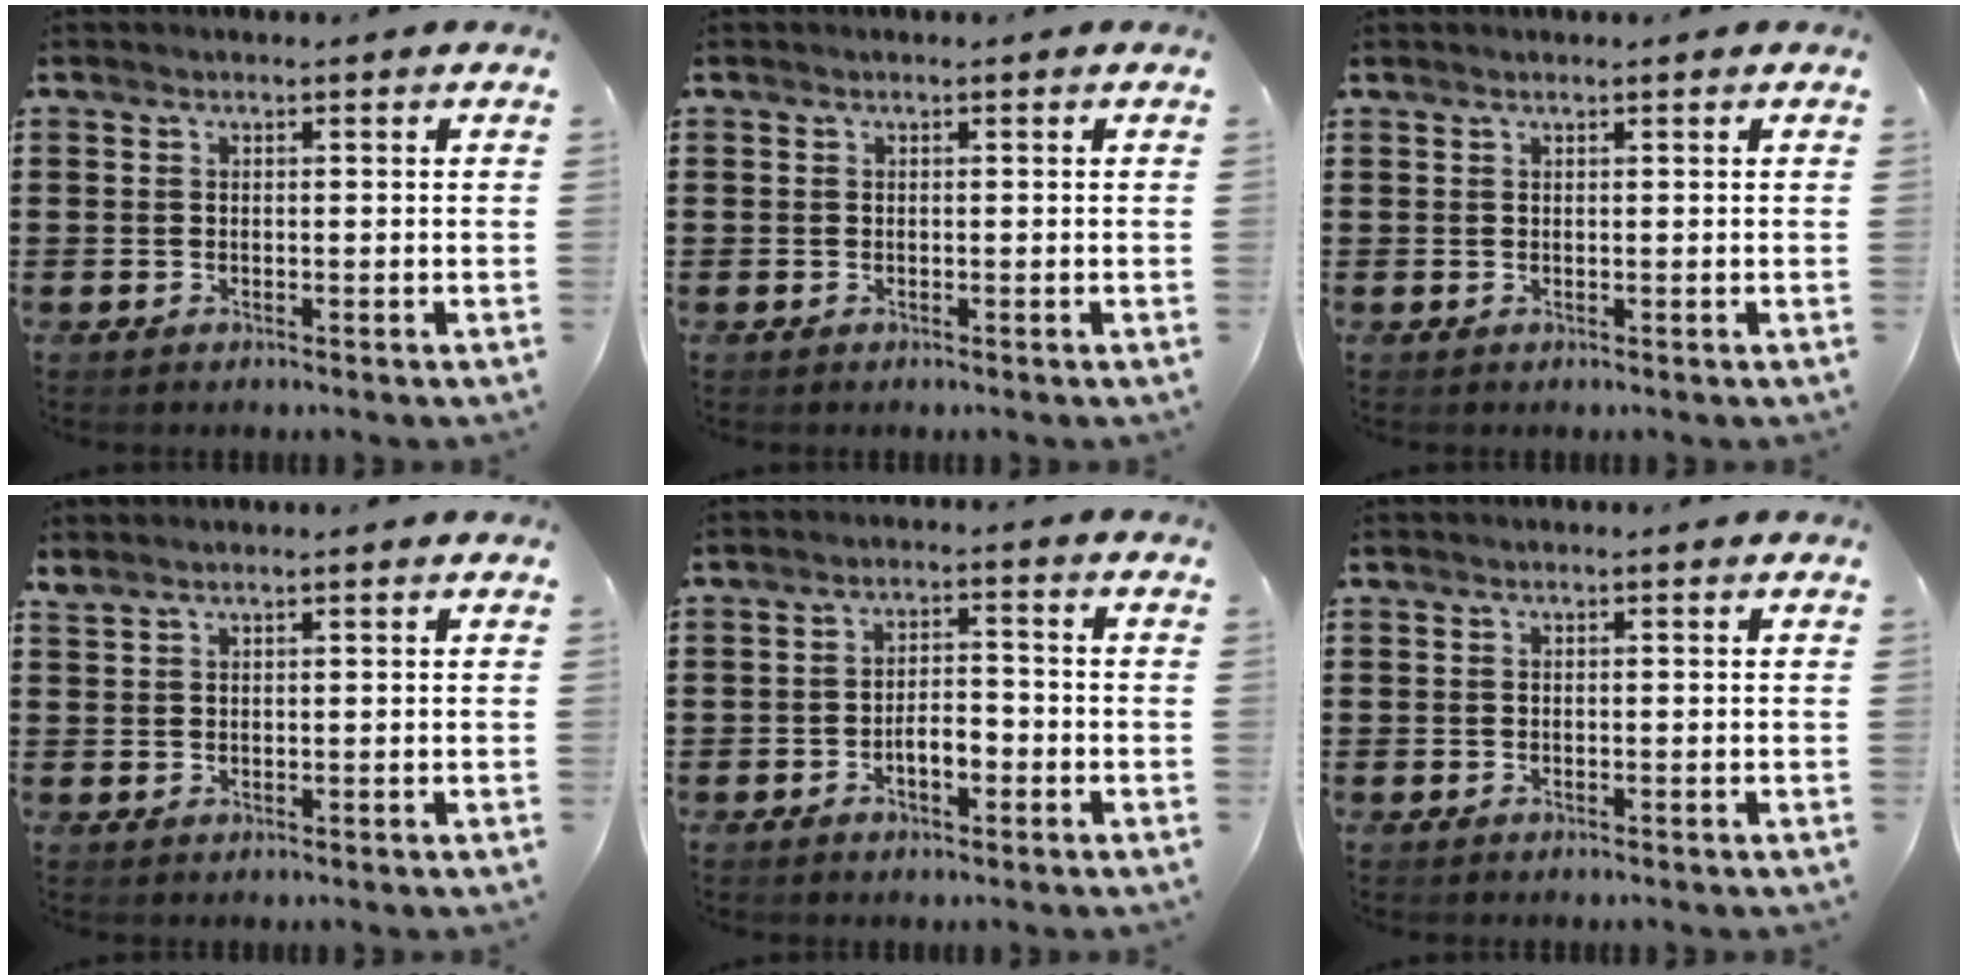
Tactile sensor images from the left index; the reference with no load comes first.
{"total": 0.0}
{"total": 0.0}
{"total": 1.0, "force": [1.0, 0.1, 0.3], "torque": [-0.007, 0.000, 0.020]}
{"total": 4.0, "force": [-1.7, 1.7, 3.1], "torque": [-0.055, 0.009, -0.034]}
{"total": 0.0}